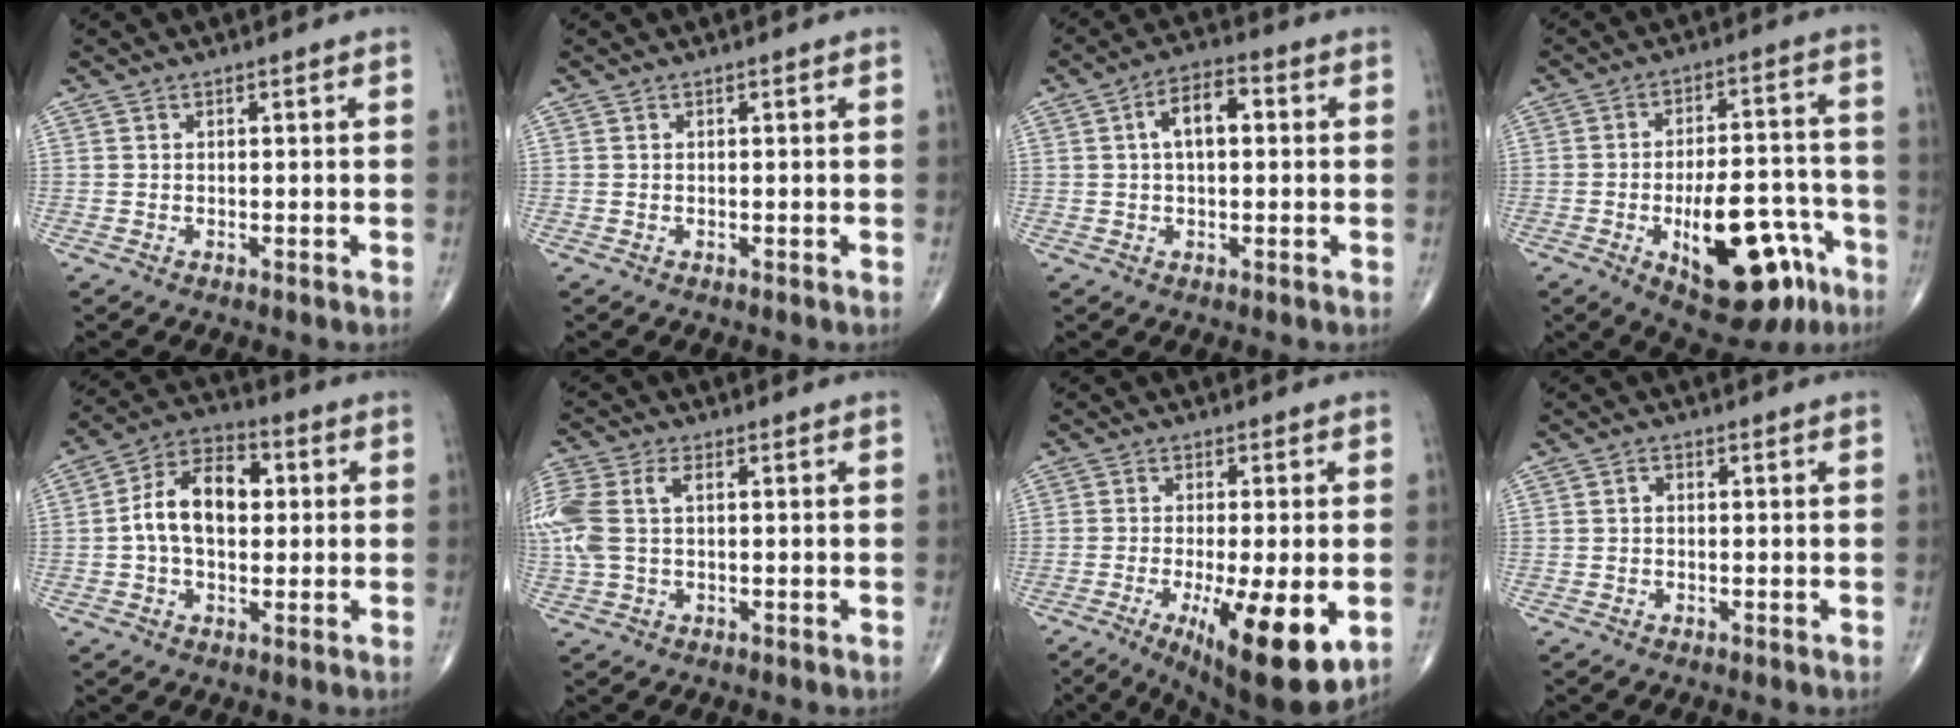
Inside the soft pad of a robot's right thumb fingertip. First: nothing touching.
{"total": 0.0}
{"total": 7.0, "force": [1.1, 3.6, 5.9], "torque": [-0.094, 0.017, 0.012]}
{"total": 19.1, "force": [-8.1, 8.6, 15.0], "torque": [-0.186, 0.044, -0.101]}
{"total": 12.3, "force": [0.9, 7.8, 9.5], "torque": [-0.153, 0.028, 0.006]}
{"total": 11.2, "force": [1.4, 6.8, 8.7], "torque": [-0.249, 0.025, 0.031]}
{"total": 16.0, "force": [-4.8, 4.2, 14.7], "torque": [-0.204, -0.020, -0.059]}
{"total": 1.0, "force": [0.0, 0.8, 0.7], "torque": [-0.007, 0.005, -0.004]}